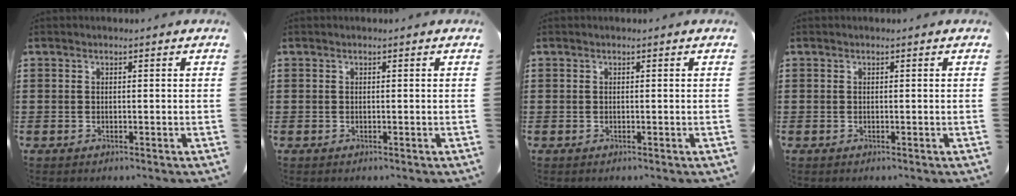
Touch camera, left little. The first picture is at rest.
{"total": 0.0}
{"total": 0.0}
{"total": 0.0}